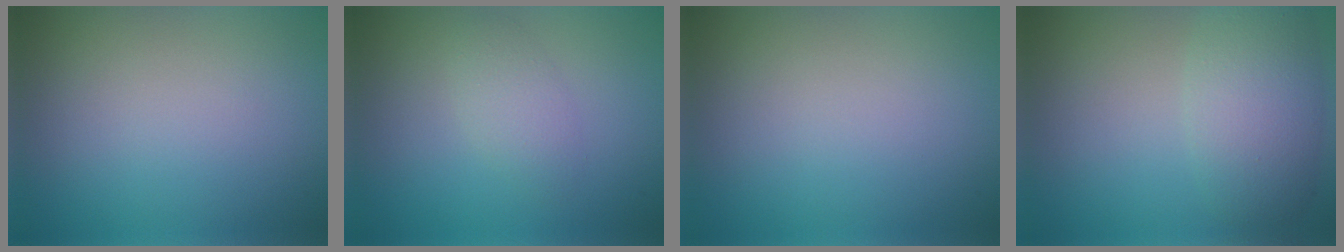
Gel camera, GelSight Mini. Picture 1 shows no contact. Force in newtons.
{"total": 2.0, "press": 2.0, "slide": 0.1}
{"total": 0.0}
{"total": 5.1, "press": 5.1, "slide": 0.4}